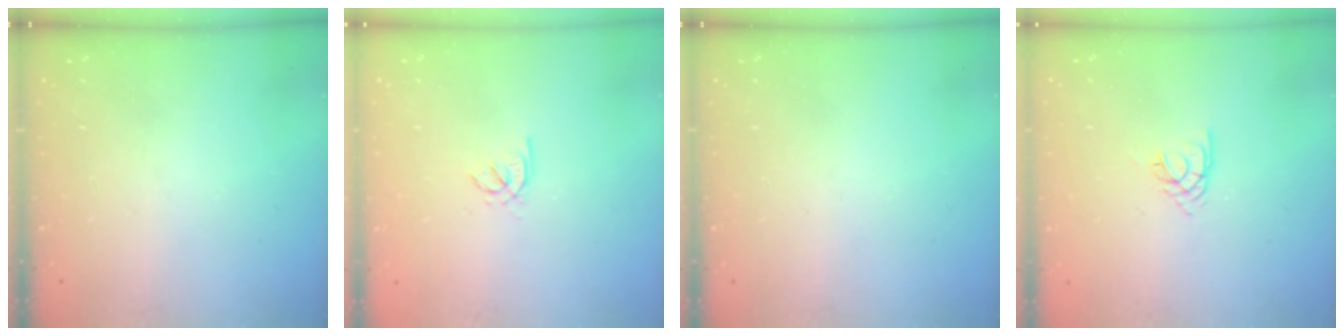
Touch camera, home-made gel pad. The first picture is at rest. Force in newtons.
{"total": 1.8, "press": 1.8, "slide": 0.5}
{"total": 0.0}
{"total": 1.4, "press": 1.3, "slide": 0.3}